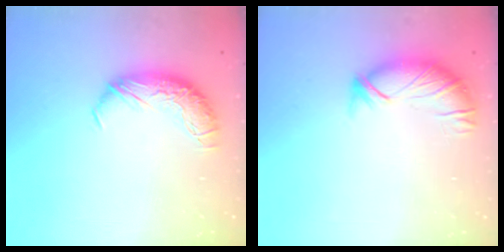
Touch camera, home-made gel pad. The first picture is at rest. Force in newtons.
{"total": 3.4, "press": 3.2, "slide": 1.3}